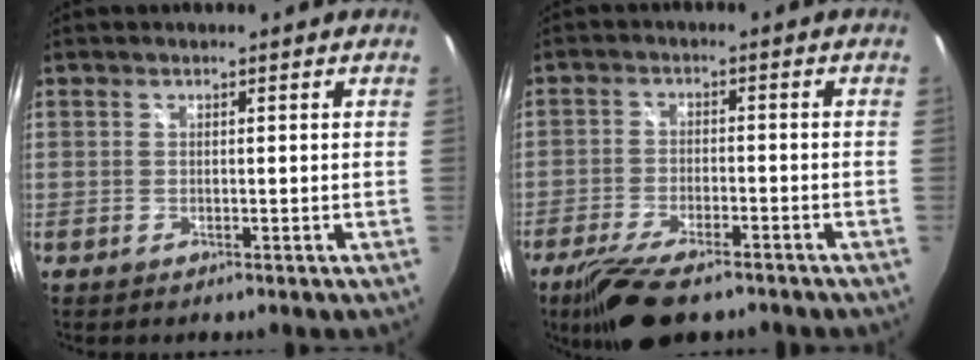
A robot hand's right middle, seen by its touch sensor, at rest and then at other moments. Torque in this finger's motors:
{"motor_torque": [0.93, -1.21, 0.79, 0.21]}